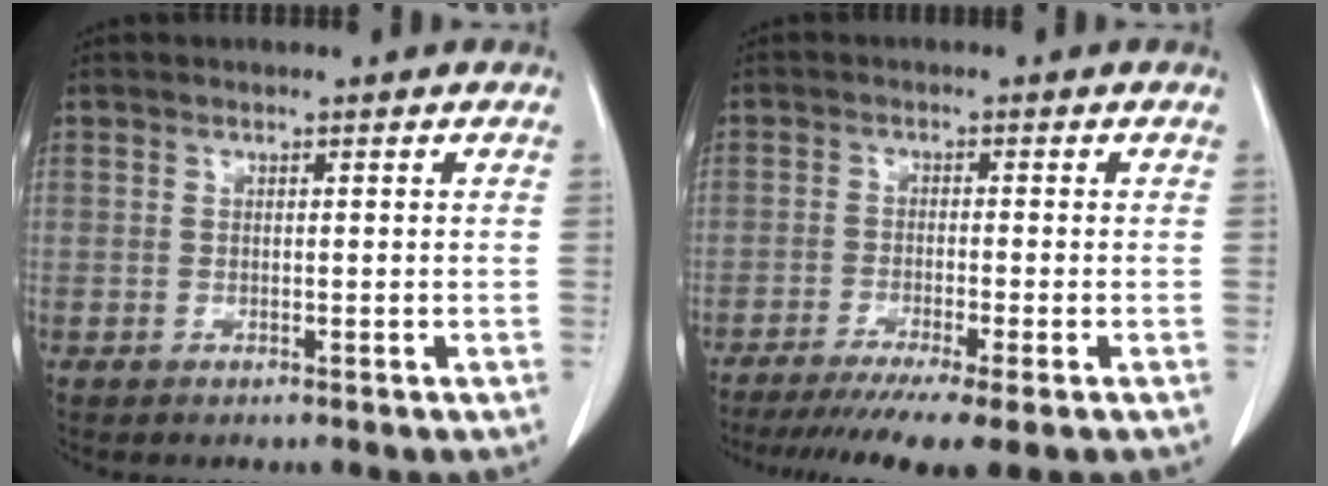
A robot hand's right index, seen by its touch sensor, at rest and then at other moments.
{"total": 10.1, "force": [-7.5, 0.0, 6.7], "torque": [-0.097, -0.021, -0.117]}